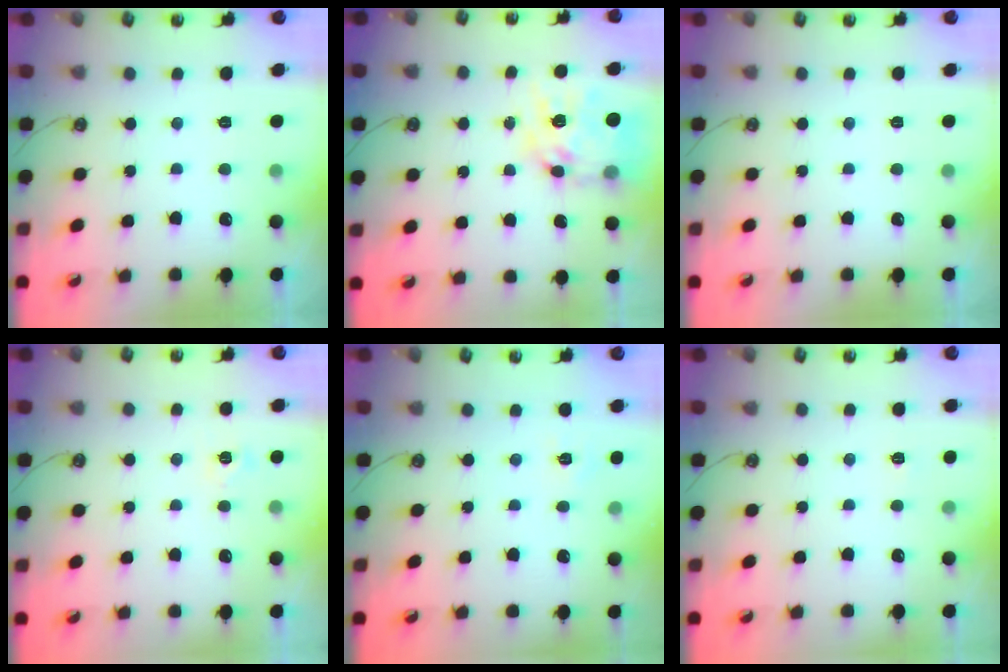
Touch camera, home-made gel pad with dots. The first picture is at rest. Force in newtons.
{"total": 15.2, "press": 15.2, "slide": 1.3}
{"total": 0.0}
{"total": 3.6, "press": 3.5, "slide": 0.5}
{"total": 2.8, "press": 2.8, "slide": 0.4}
{"total": 2.4, "press": 2.4, "slide": 0.4}